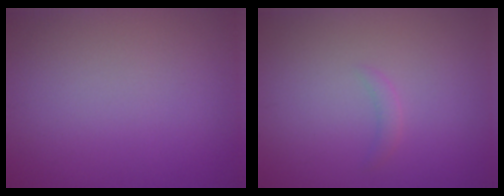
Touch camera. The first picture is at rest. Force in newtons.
{"total": 0.8, "press": 0.8, "slide": 0.1}